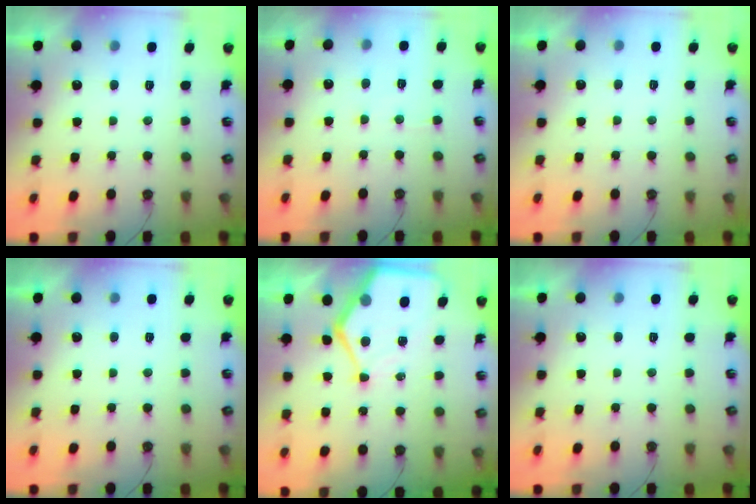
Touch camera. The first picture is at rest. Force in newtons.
{"total": 4.2, "press": 4.1, "slide": 0.7}
{"total": 2.8, "press": 2.8, "slide": 0.5}
{"total": 0.0}
{"total": 13.5, "press": 13.4, "slide": 1.4}
{"total": 0.0}